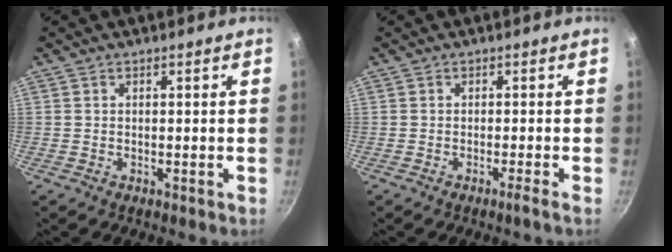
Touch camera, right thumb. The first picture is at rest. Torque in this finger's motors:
{"motor_torque": [-0.20, -0.06, 0.06, -0.61, -0.02]}